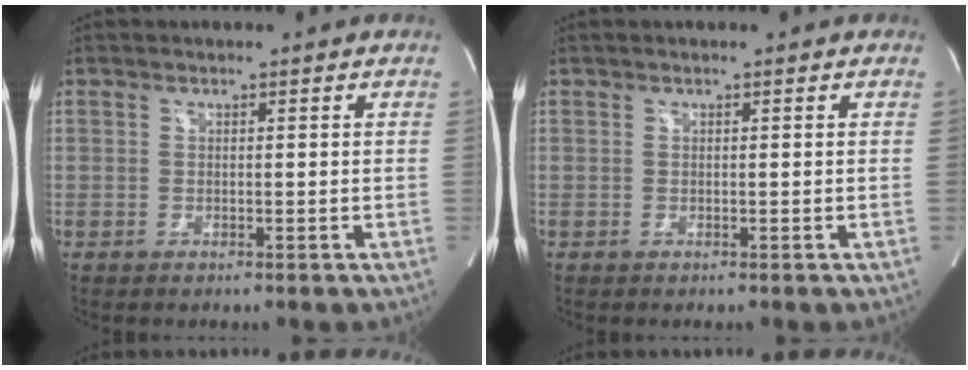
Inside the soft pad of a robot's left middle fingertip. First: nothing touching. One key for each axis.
{"total": 0.0}